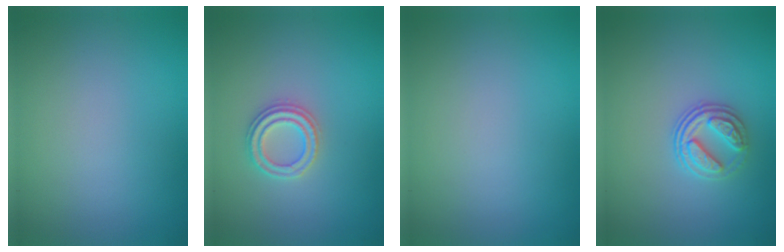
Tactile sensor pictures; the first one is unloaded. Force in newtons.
{"total": 2.3, "press": 2.3, "slide": 0.3}
{"total": 0.0}
{"total": 2.9, "press": 2.6, "slide": 1.3}